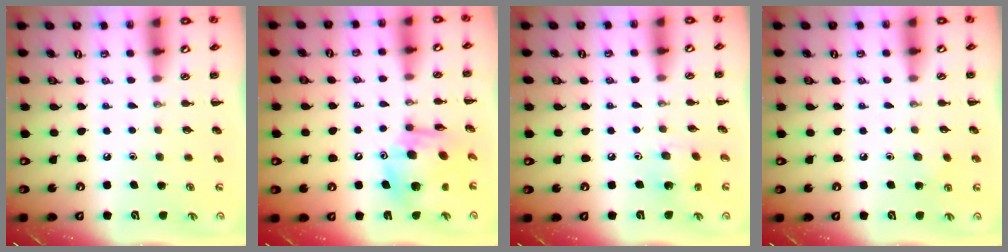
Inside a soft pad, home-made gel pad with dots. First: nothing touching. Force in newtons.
{"total": 10.6, "press": 10.1, "slide": 3.3}
{"total": 2.3, "press": 2.2, "slide": 0.5}
{"total": 5.3, "press": 5.1, "slide": 1.4}